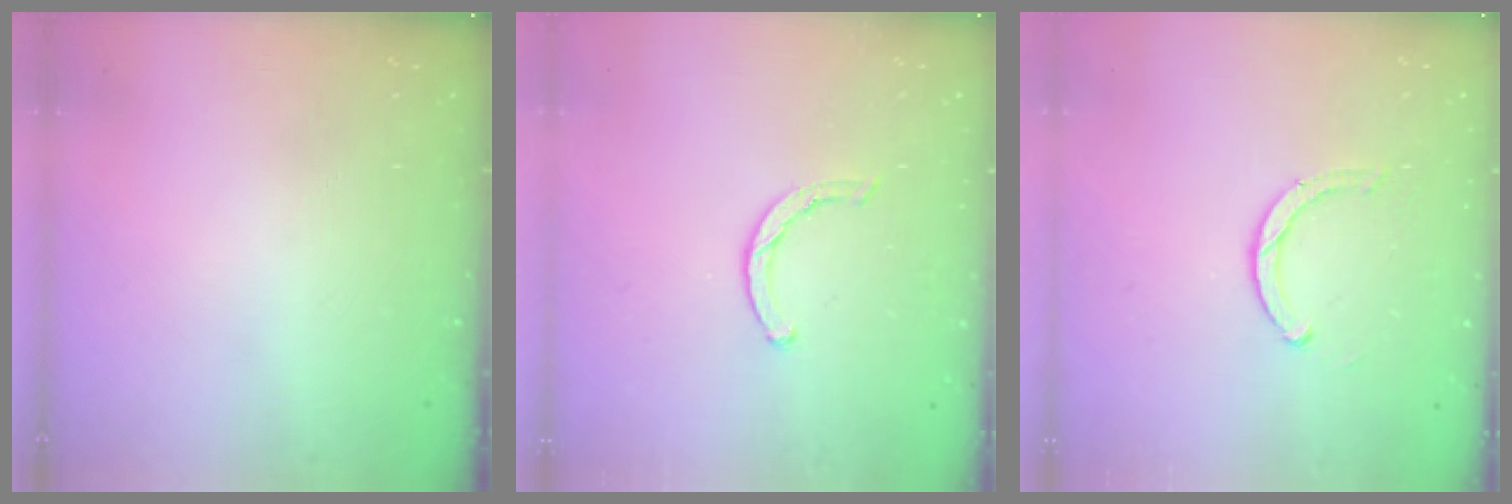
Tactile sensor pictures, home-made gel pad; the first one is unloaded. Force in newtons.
{"total": 1.8, "press": 1.8, "slide": 0.3}
{"total": 3.0, "press": 2.9, "slide": 0.5}